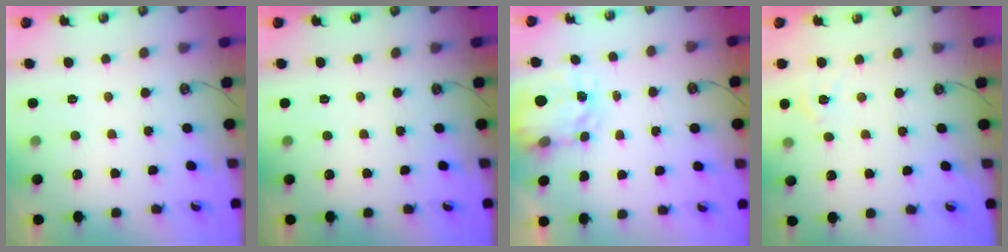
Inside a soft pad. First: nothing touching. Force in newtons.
{"total": 0.0}
{"total": 3.7, "press": 3.7, "slide": 0.4}
{"total": 4.7, "press": 4.7, "slide": 0.6}